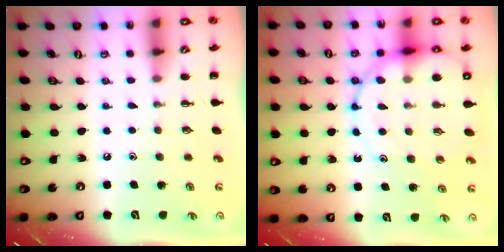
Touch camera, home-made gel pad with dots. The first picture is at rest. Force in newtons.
{"total": 16.7, "press": 16.2, "slide": 4.1}